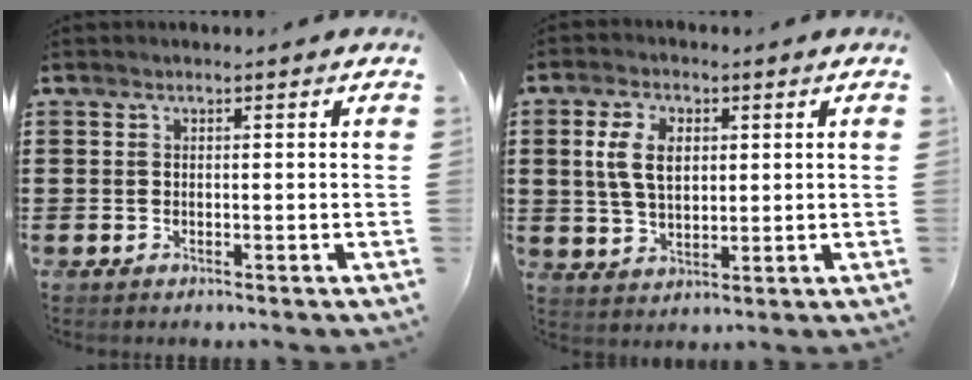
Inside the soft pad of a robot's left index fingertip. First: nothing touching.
{"total": 6.4, "force": [1.5, 3.8, 4.9], "torque": [-0.121, 0.008, 0.021]}